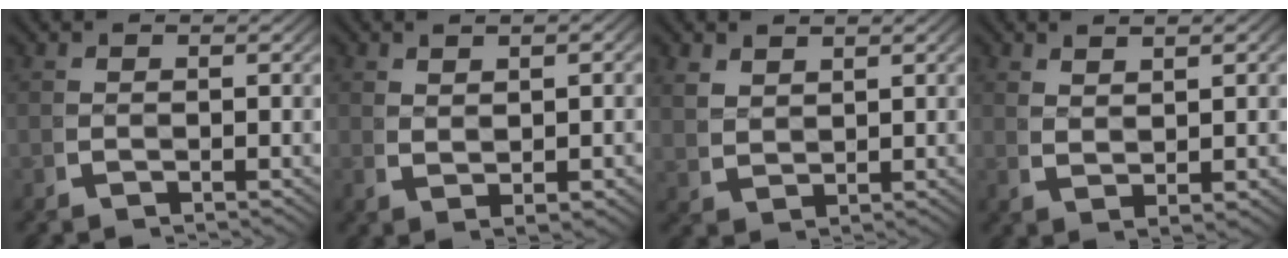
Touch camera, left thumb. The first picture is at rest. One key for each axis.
{"total": 2.4, "fx": 0.7, "fy": 1.0, "fz": 2.1, "tx": -0.029, "ty": 0.003, "tz": 0.016}
{"total": 2.1, "fx": 1.5, "fy": 1.2, "fz": 0.8, "tx": -0.009, "ty": -0.001, "tz": 0.038}
{"total": 2.4, "fx": 1.5, "fy": 0.7, "fz": 1.8, "tx": -0.023, "ty": 0.003, "tz": 0.032}